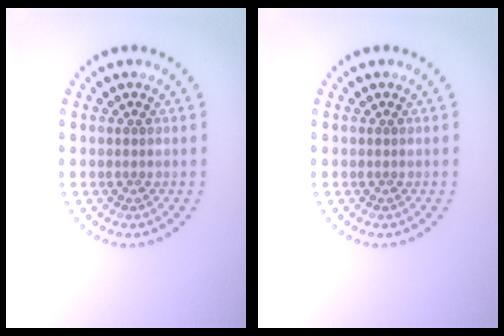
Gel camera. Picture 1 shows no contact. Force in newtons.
{"total": 0.0}